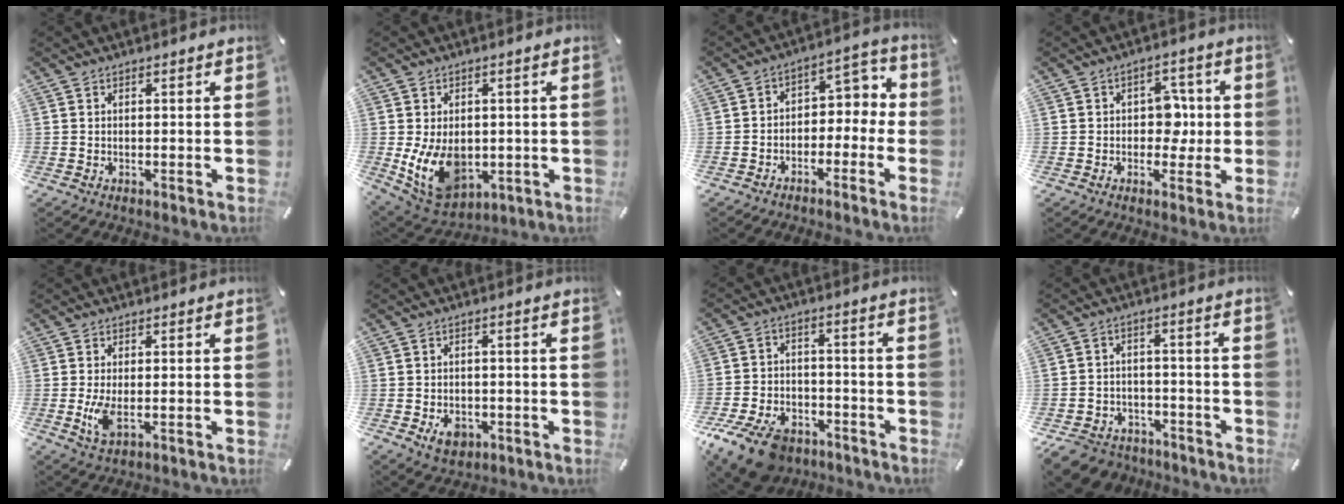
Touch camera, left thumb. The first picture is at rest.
{"total": 12.0, "force": [-1.6, 8.9, 8.0], "torque": [-0.146, 0.002, -0.022]}
{"total": 5.7, "force": [-1.8, 4.8, 2.5], "torque": [-0.028, 0.015, -0.040]}
{"total": 7.1, "force": [-0.1, 5.7, 4.2], "torque": [-0.055, 0.006, -0.006]}
{"total": 5.1, "force": [-0.4, 2.0, 4.7], "torque": [-0.113, -0.012, -0.012]}
{"total": 4.9, "force": [-1.6, 3.7, 2.8], "torque": [-0.047, 0.004, -0.029]}
{"total": 12.6, "force": [-8.4, 7.1, 6.3], "torque": [-0.120, 0.054, -0.149]}
{"total": 7.3, "force": [-5.3, 4.7, 1.9], "torque": [-0.044, 0.028, -0.102]}